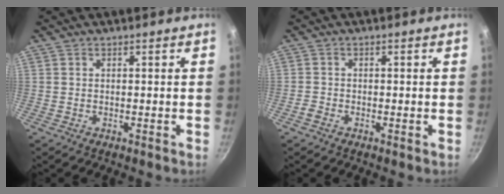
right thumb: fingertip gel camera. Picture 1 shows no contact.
{"total": 1.2, "force": [-0.9, 0.6, 0.6], "torque": [-0.020, 0.004, -0.025]}